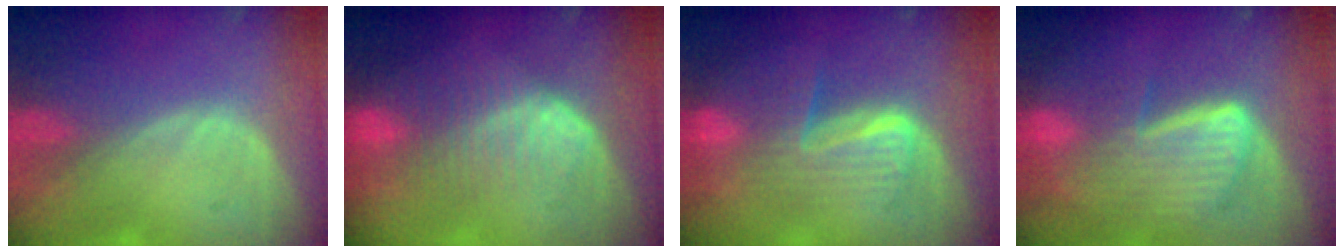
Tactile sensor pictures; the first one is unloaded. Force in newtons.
{"total": 7.9, "press": 7.4, "slide": 2.5}
{"total": 7.4, "press": 7.4, "slide": 0.2}
{"total": 9.1, "press": 8.0, "slide": 4.3}